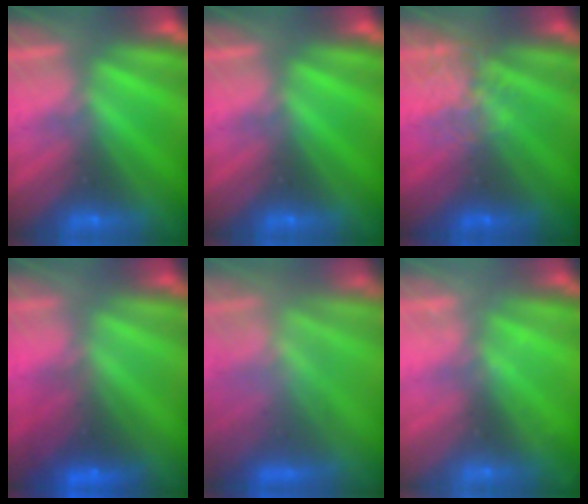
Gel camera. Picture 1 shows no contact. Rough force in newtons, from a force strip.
{"total": 0.0}
{"total": 4.4}
{"total": 2.9}
{"total": 2.8}
{"total": 2.1}